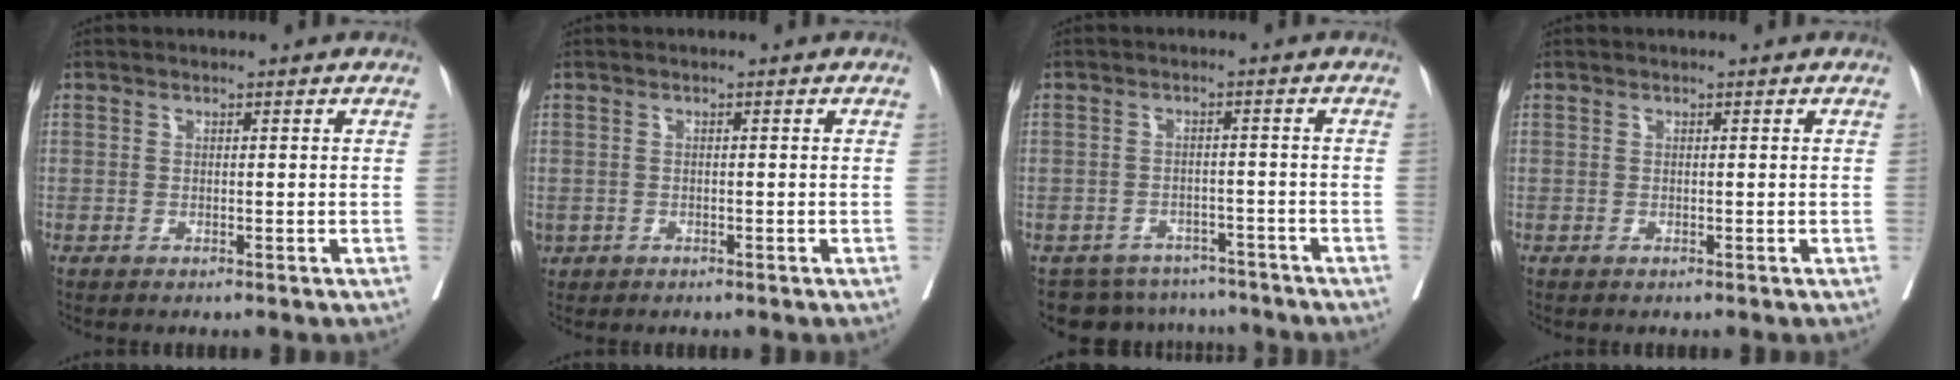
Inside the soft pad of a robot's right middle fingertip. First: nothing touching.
{"total": 2.0, "force": [-1.0, 1.6, 0.7], "torque": [-0.023, -0.003, -0.011]}
{"total": 8.4, "force": [-7.6, 3.5, -0.1], "torque": [0.003, 0.015, -0.095]}
{"total": 0.0}